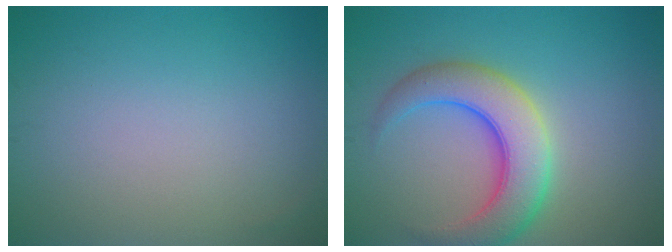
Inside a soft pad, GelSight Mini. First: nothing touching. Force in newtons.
{"total": 6.9, "press": 6.9, "slide": 0.3}